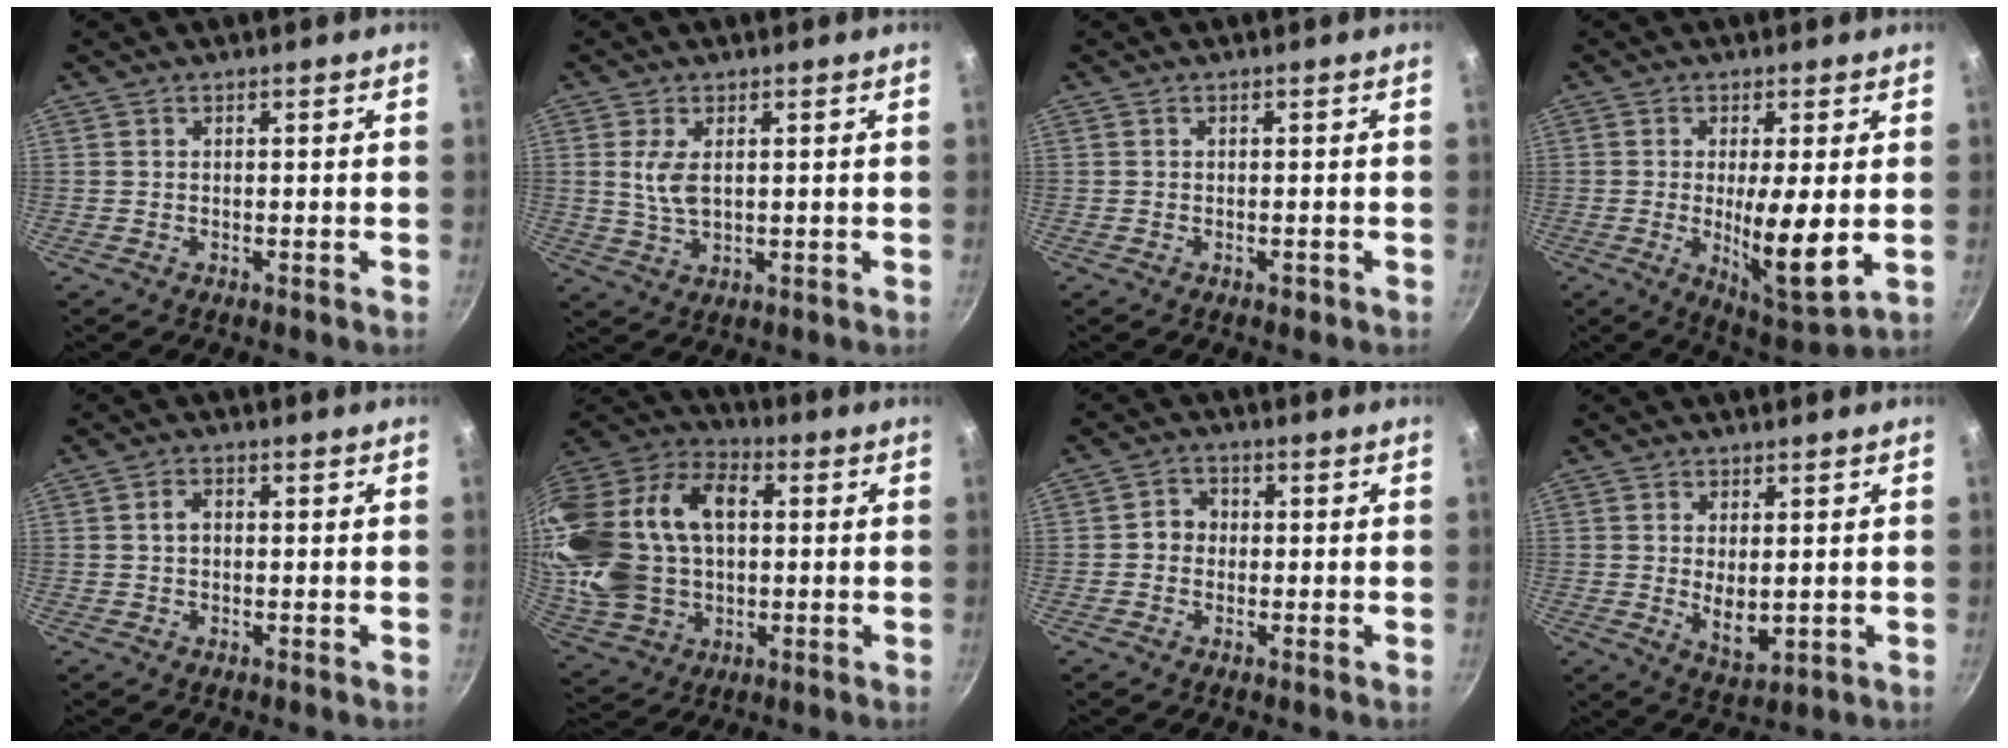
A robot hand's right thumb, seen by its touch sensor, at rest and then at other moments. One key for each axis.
{"total": 5.1, "fx": 1.1, "fy": 2.7, "fz": 4.2, "tx": -0.083, "ty": -0.008, "tz": 0.024}
{"total": 0.9, "fx": -0.5, "fy": 0.6, "fz": 0.6, "tx": -0.008, "ty": 0.004, "tz": -0.004}
{"total": 11.2, "fx": -0.6, "fy": 2.5, "fz": 11.0, "tx": -0.179, "ty": -0.026, "tz": -0.002}
{"total": 2.2, "fx": 0.1, "fy": 1.6, "fz": 1.5, "tx": -0.020, "ty": 0.009, "tz": 0.001}
{"total": 27.4, "fx": 2.7, "fy": 18.7, "fz": 19.9, "tx": -0.404, "ty": 0.035, "tz": 0.055}
{"total": 3.4, "fx": -0.3, "fy": 3.1, "fz": 1.4, "tx": -0.002, "ty": 0.010, "tz": -0.012}
{"total": 5.6, "fx": 0.2, "fy": 2.8, "fz": 4.9, "tx": -0.076, "ty": -0.013, "tz": 0.018}